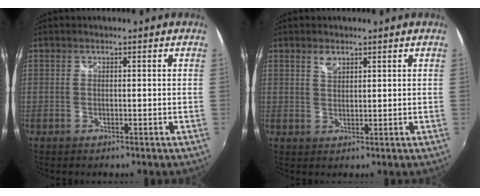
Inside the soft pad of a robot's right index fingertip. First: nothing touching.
{"total": 2.2, "force": [1.5, 1.1, 1.2], "torque": [-0.020, 0.002, 0.027]}